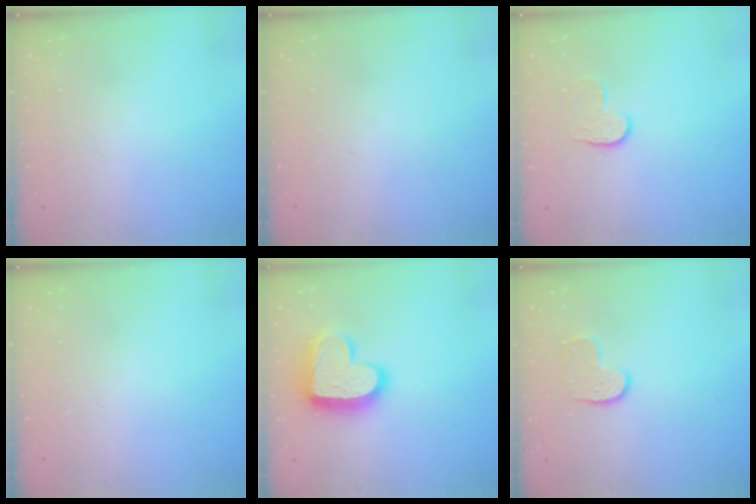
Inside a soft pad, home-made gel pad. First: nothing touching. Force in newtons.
{"total": 0.0}
{"total": 6.2, "press": 6.2, "slide": 0.4}
{"total": 0.0}
{"total": 17.1, "press": 17.0, "slide": 1.1}
{"total": 7.3, "press": 7.3, "slide": 0.2}